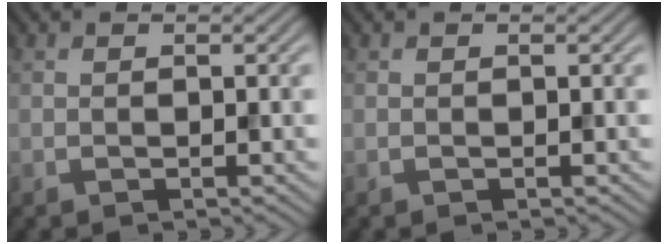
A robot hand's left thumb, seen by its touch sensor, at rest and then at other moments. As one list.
[{"total": 0.0}]